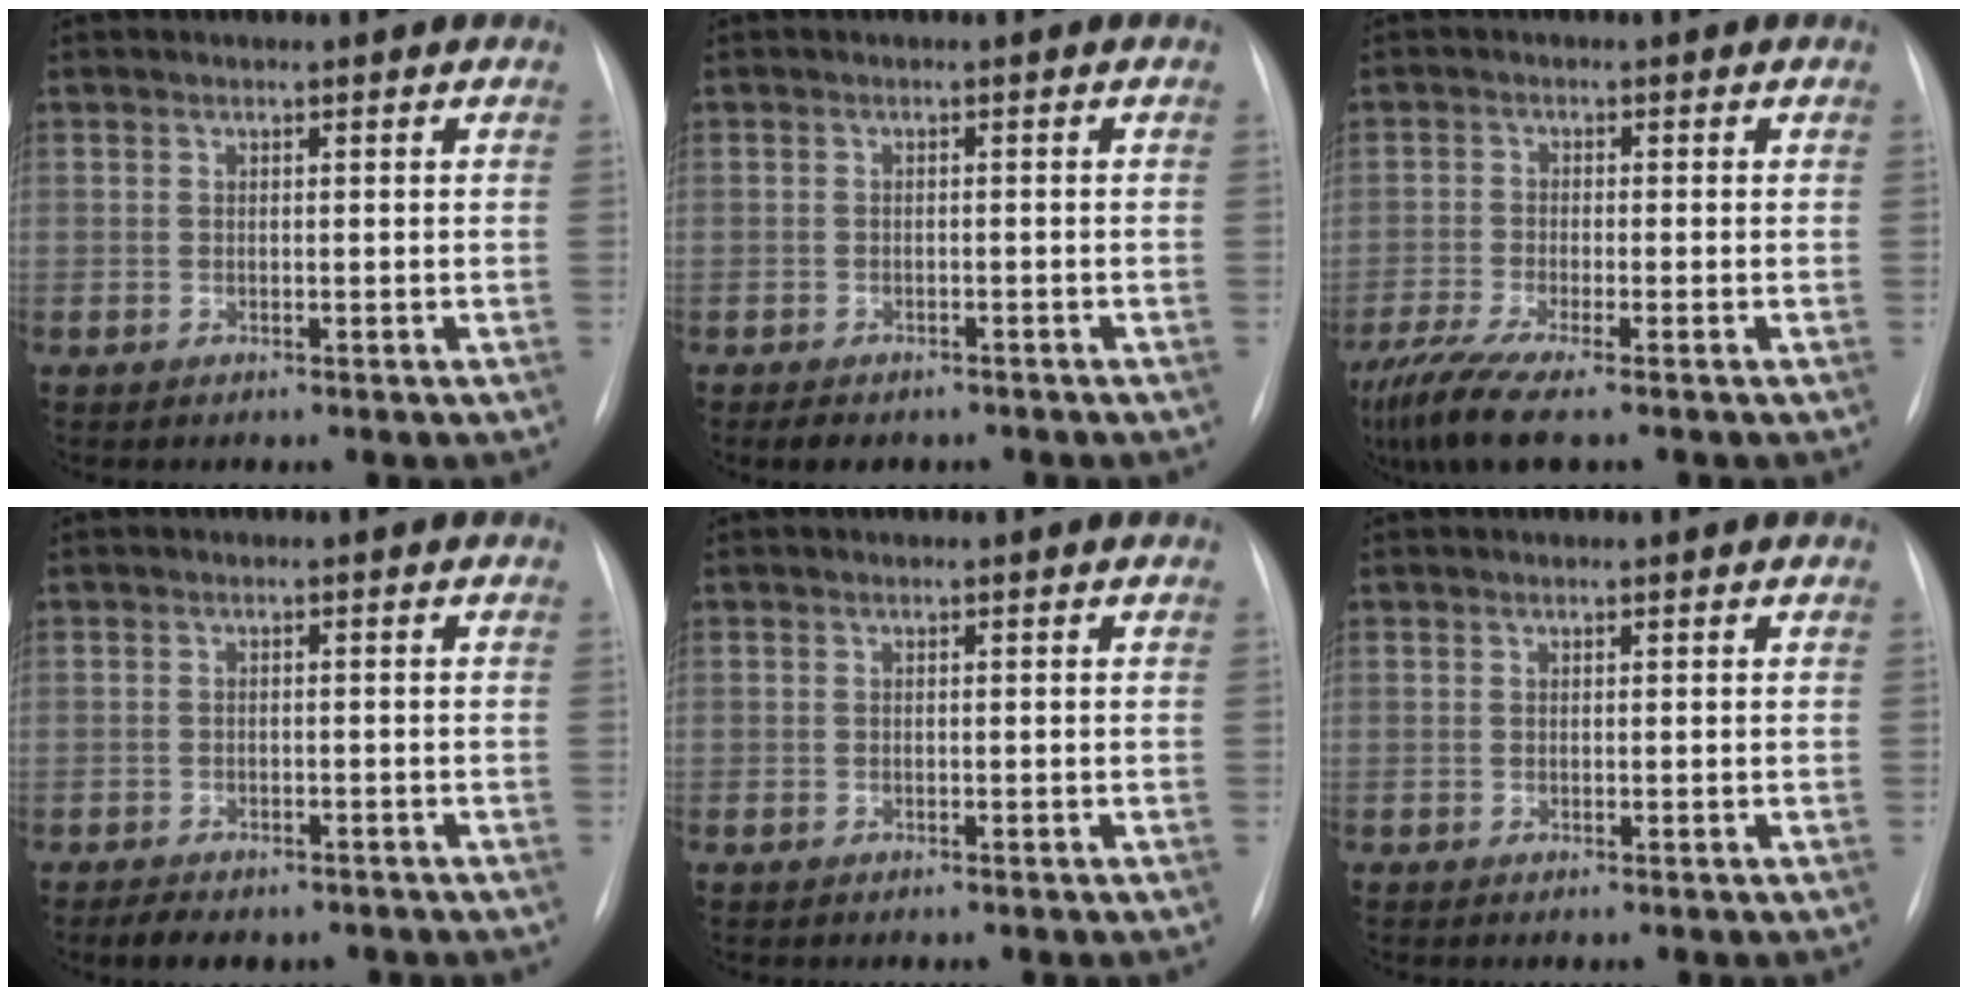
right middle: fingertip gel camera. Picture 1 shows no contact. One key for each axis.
{"total": 4.9, "fx": -3.9, "fy": 2.4, "fz": 1.8, "tx": -0.027, "ty": -0.001, "tz": -0.043}
{"total": 8.8, "fx": -6.6, "fy": 0.9, "fz": 5.7, "tx": -0.114, "ty": -0.023, "tz": -0.118}
{"total": 6.6, "fx": -5.2, "fy": 3.0, "fz": 2.7, "tx": -0.041, "ty": 0.001, "tz": -0.063}
{"total": 0.6, "fx": -0.4, "fy": 0.4, "fz": 0.2, "tx": 0.000, "ty": 0.001, "tz": -0.004}
{"total": 0.0}